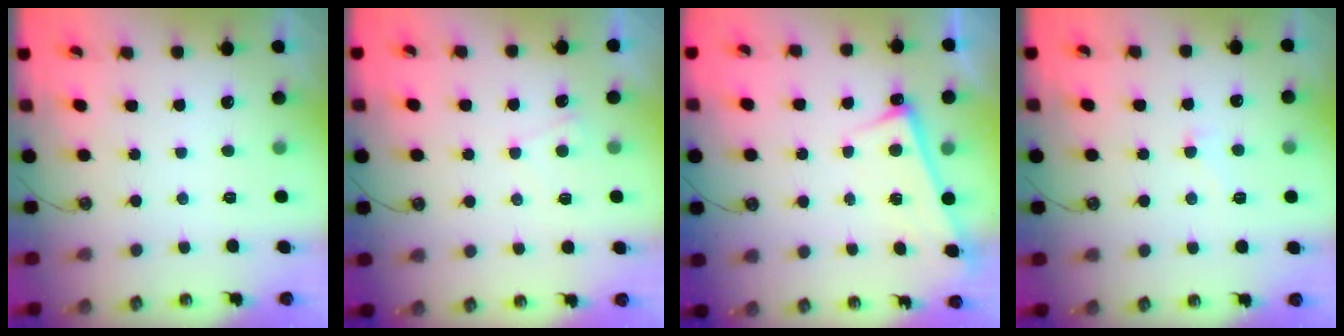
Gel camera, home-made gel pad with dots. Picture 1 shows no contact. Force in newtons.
{"total": 2.4, "press": 2.4, "slide": 0.3}
{"total": 2.9, "press": 2.8, "slide": 0.3}
{"total": 2.7, "press": 2.6, "slide": 0.8}